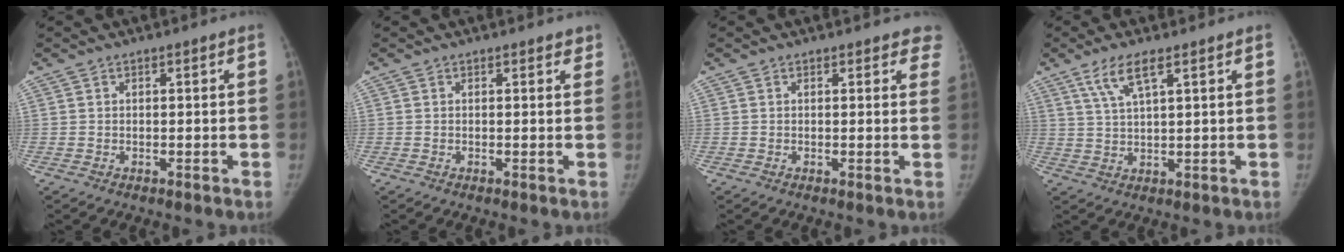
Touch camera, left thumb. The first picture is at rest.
{"total": 1.1, "force": [0.8, 0.6, 0.3], "torque": [0.008, -0.004, 0.004]}
{"total": 3.6, "force": [3.0, 1.7, 0.7], "torque": [0.029, -0.012, 0.012]}
{"total": 5.7, "force": [3.2, 1.2, 4.6], "torque": [-0.098, -0.009, 0.068]}